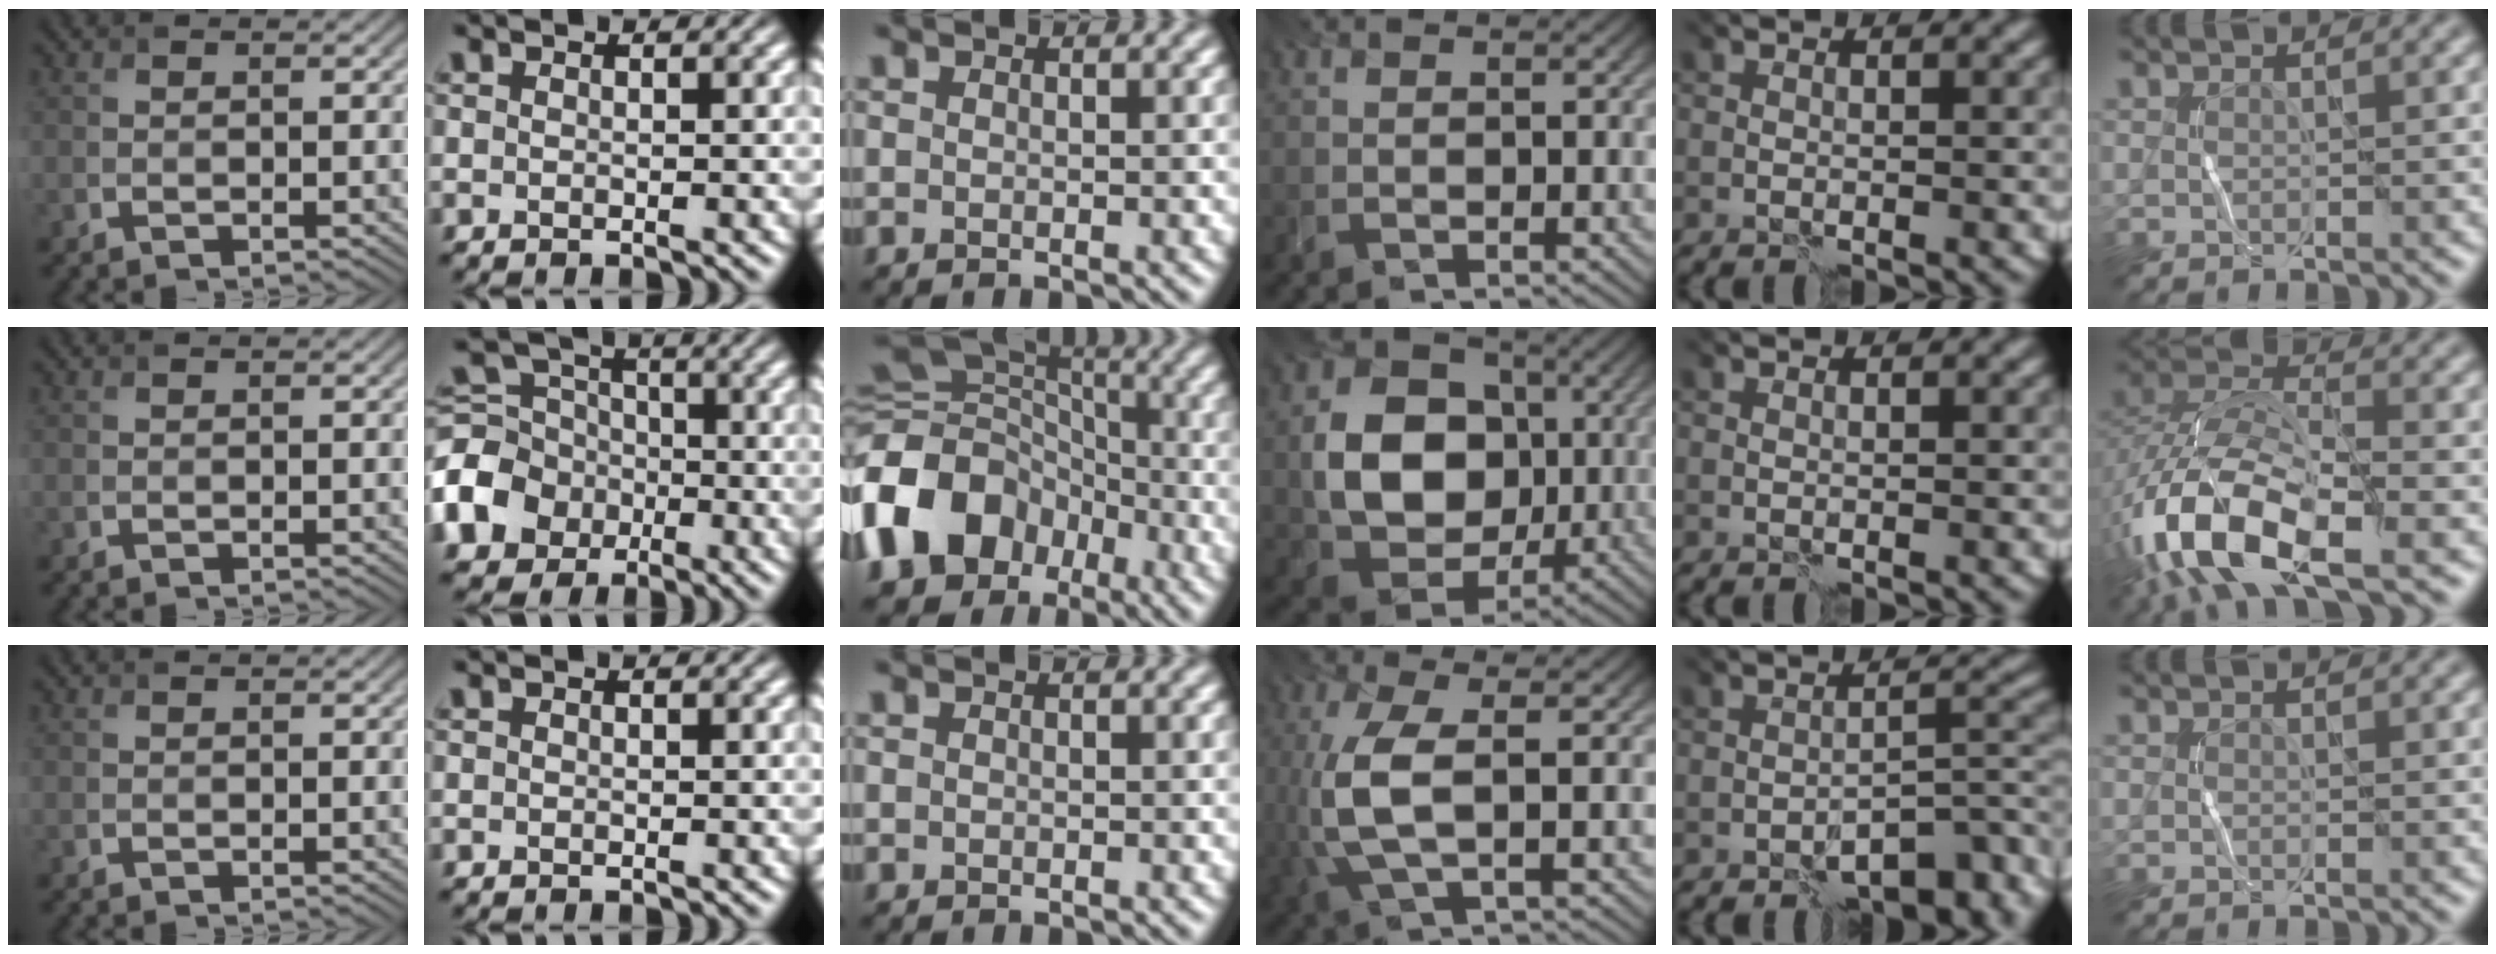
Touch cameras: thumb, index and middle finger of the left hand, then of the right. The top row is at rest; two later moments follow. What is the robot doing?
{"motion": "wrap", "object": "cellophane"}